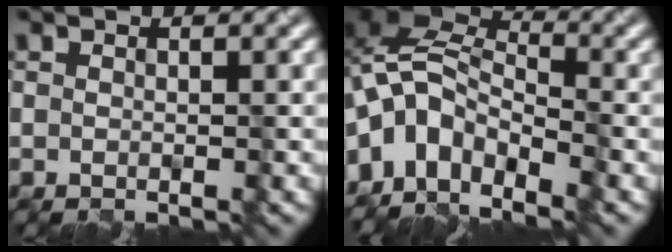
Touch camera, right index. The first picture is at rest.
{"total": 6.5, "force": [-3.4, 3.9, 3.9], "torque": [-0.061, 0.014, -0.085]}